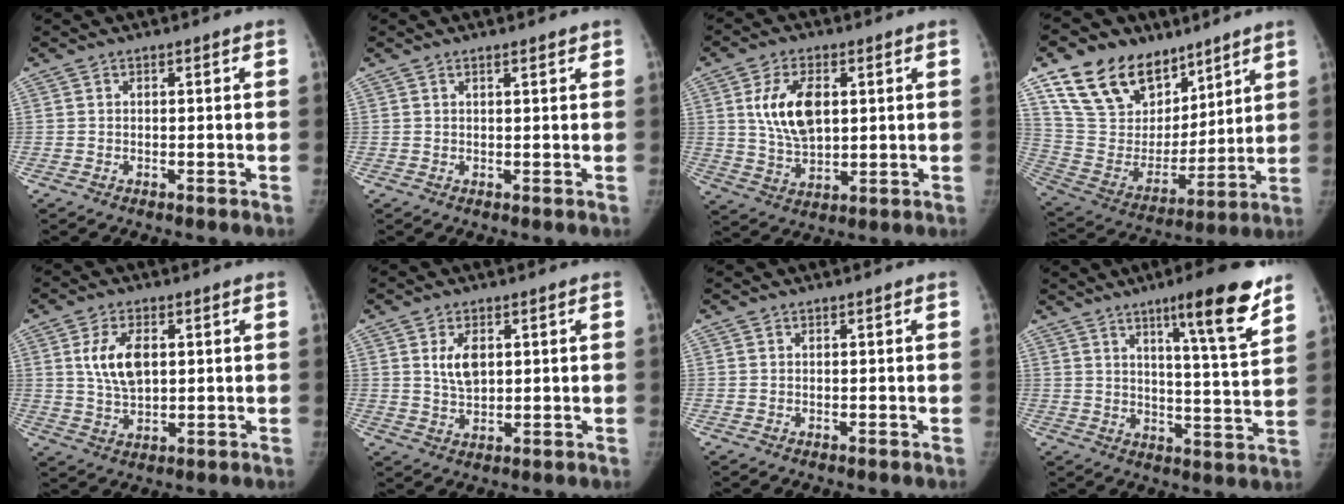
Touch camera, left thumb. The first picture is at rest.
{"total": 1.5, "force": [1.2, 0.1, 0.8], "torque": [-0.007, -0.004, 0.020]}
{"total": 10.7, "force": [2.7, 5.9, 8.5], "torque": [-0.141, -0.013, 0.057]}
{"total": 21.4, "force": [13.9, 13.4, 9.2], "torque": [-0.123, -0.052, 0.264]}
{"total": 7.8, "force": [2.0, 4.2, 6.3], "torque": [-0.110, -0.011, 0.045]}
{"total": 5.1, "force": [1.7, 2.8, 3.8], "torque": [-0.057, -0.015, 0.039]}
{"total": 0.0}
{"total": 14.9, "force": [9.5, 1.5, 11.4], "torque": [-0.146, -0.057, 0.142]}